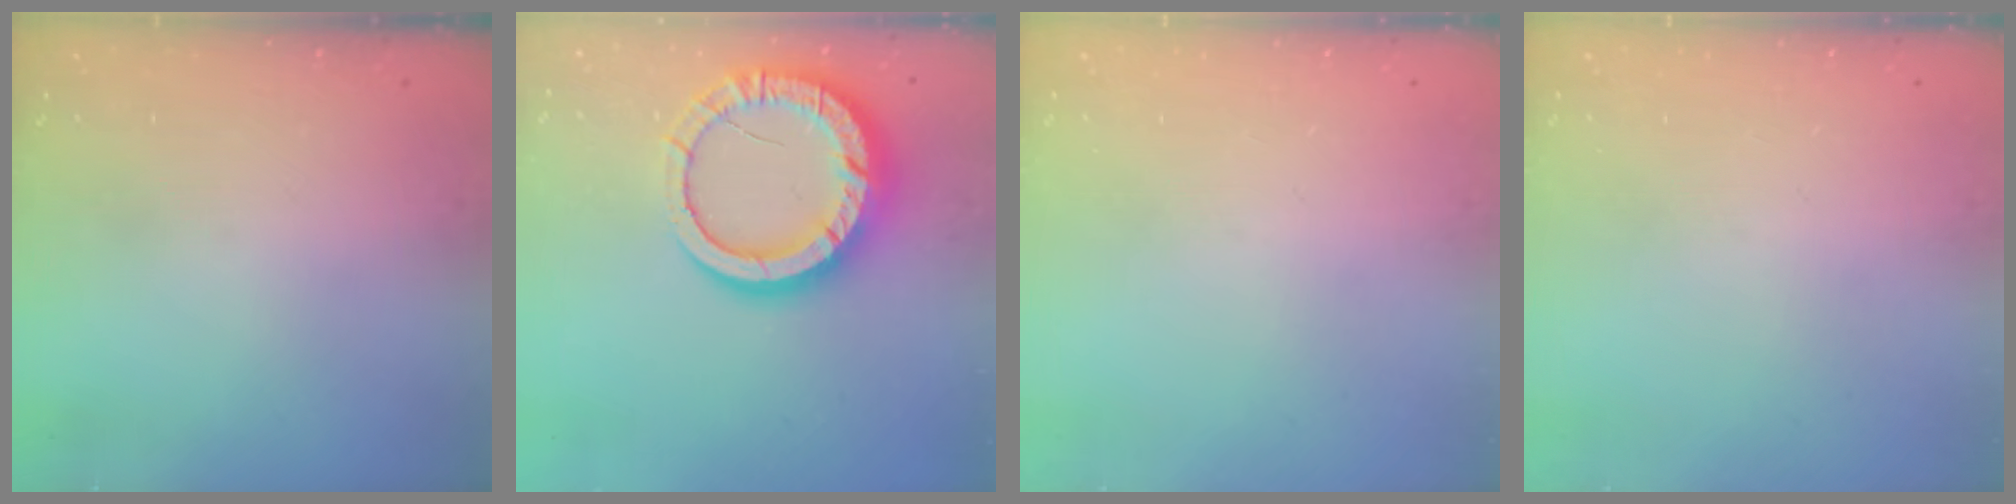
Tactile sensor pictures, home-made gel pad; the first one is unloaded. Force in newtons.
{"total": 16.6, "press": 16.6, "slide": 1.6}
{"total": 0.0}
{"total": 0.0}